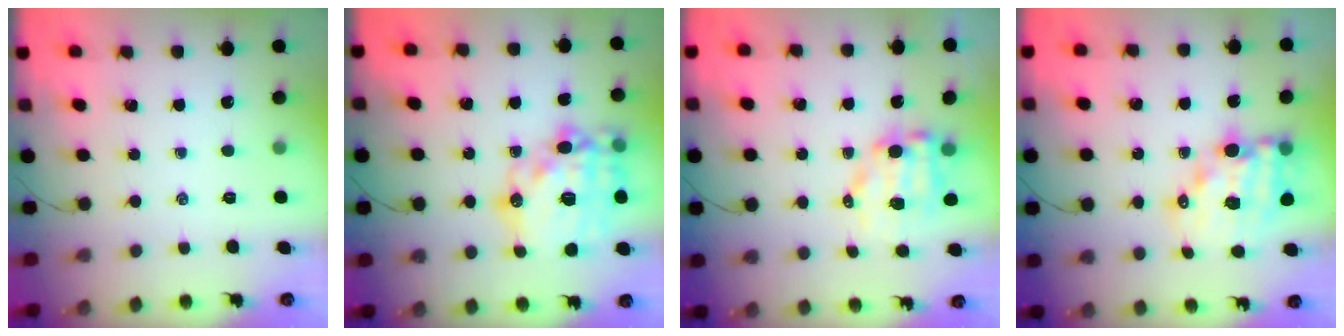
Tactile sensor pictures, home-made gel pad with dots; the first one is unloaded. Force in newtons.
{"total": 24.0, "press": 23.7, "slide": 4.1}
{"total": 8.4, "press": 8.2, "slide": 1.7}
{"total": 13.5, "press": 13.1, "slide": 3.3}